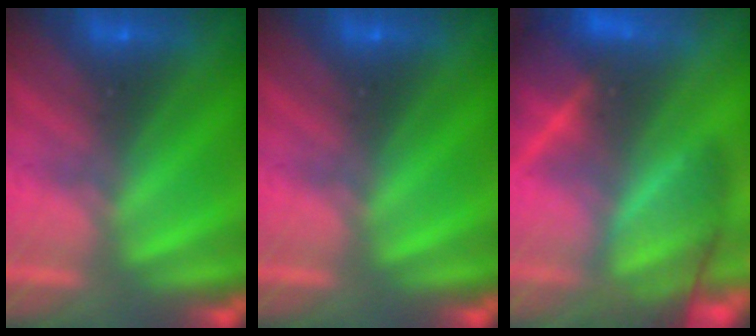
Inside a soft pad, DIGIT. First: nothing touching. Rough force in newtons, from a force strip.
{"total": 0.0}
{"total": 7.3}